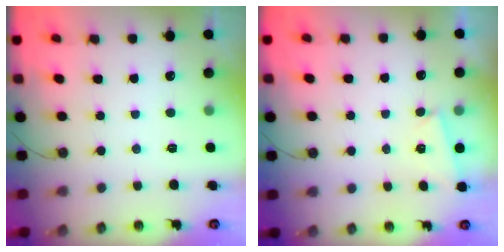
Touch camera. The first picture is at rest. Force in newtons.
{"total": 1.7, "press": 1.3, "slide": 1.0}